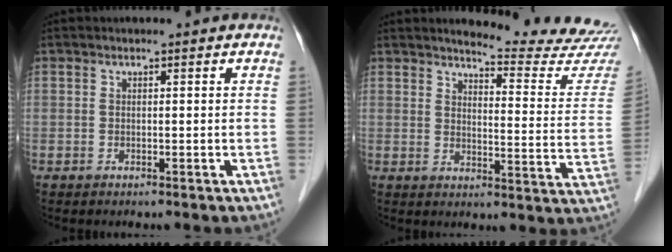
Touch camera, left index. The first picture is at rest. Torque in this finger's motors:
{"motor_torque": [0.60, -0.64, 0.03, 0.01]}